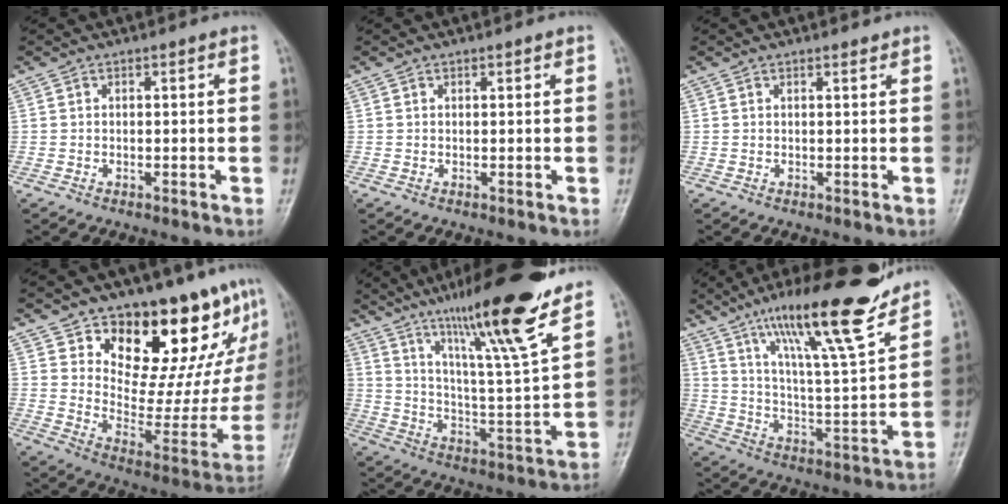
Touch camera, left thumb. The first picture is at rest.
{"total": 0.6, "force": [0.3, 0.3, 0.4], "torque": [0.000, 0.000, 0.004]}
{"total": 0.6, "force": [0.6, 0.2, 0.2], "torque": [-0.006, -0.004, 0.009]}
{"total": 24.5, "force": [14.5, 12.1, 15.6], "torque": [-0.154, -0.074, 0.215]}
{"total": 21.1, "force": [14.6, 1.2, 15.2], "torque": [-0.226, -0.066, 0.241]}
{"total": 19.9, "force": [14.2, 2.4, 13.7], "torque": [-0.201, -0.072, 0.238]}